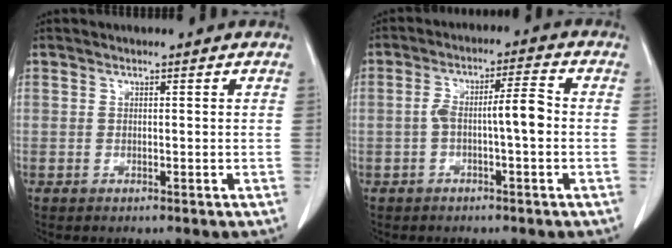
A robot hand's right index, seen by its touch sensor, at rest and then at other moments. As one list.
[{"total": 5.9, "force": [-1.0, 0.8, 5.7], "torque": [-0.104, 0.024, -0.015]}]